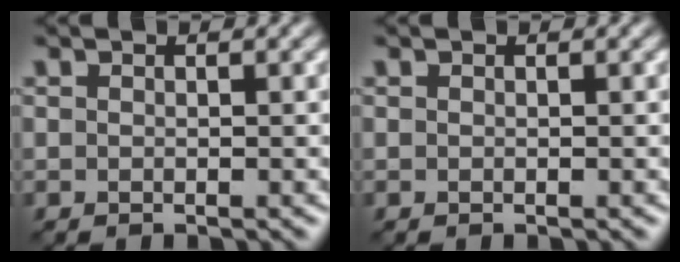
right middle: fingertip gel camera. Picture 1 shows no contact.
{"total": 0.0}